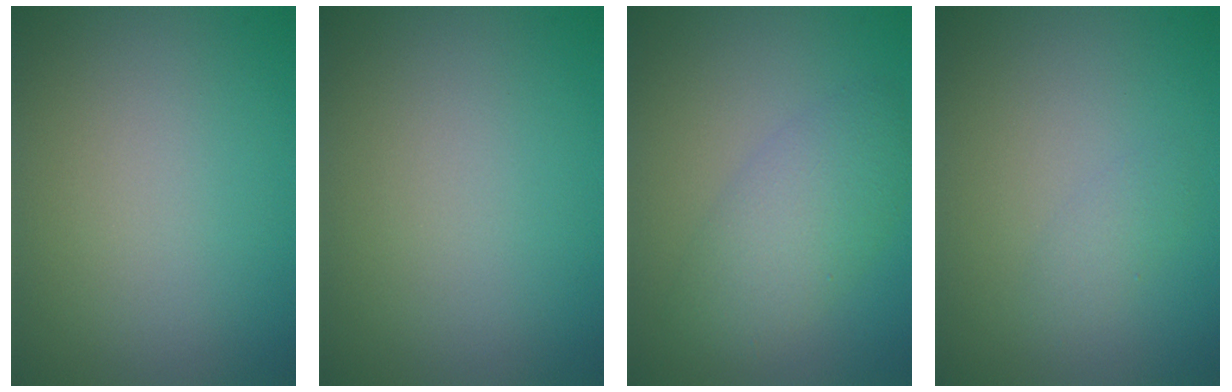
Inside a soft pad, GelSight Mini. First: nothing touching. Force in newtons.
{"total": 0.0}
{"total": 4.1, "press": 4.1, "slide": 0.1}
{"total": 1.1, "press": 1.1, "slide": 0.0}